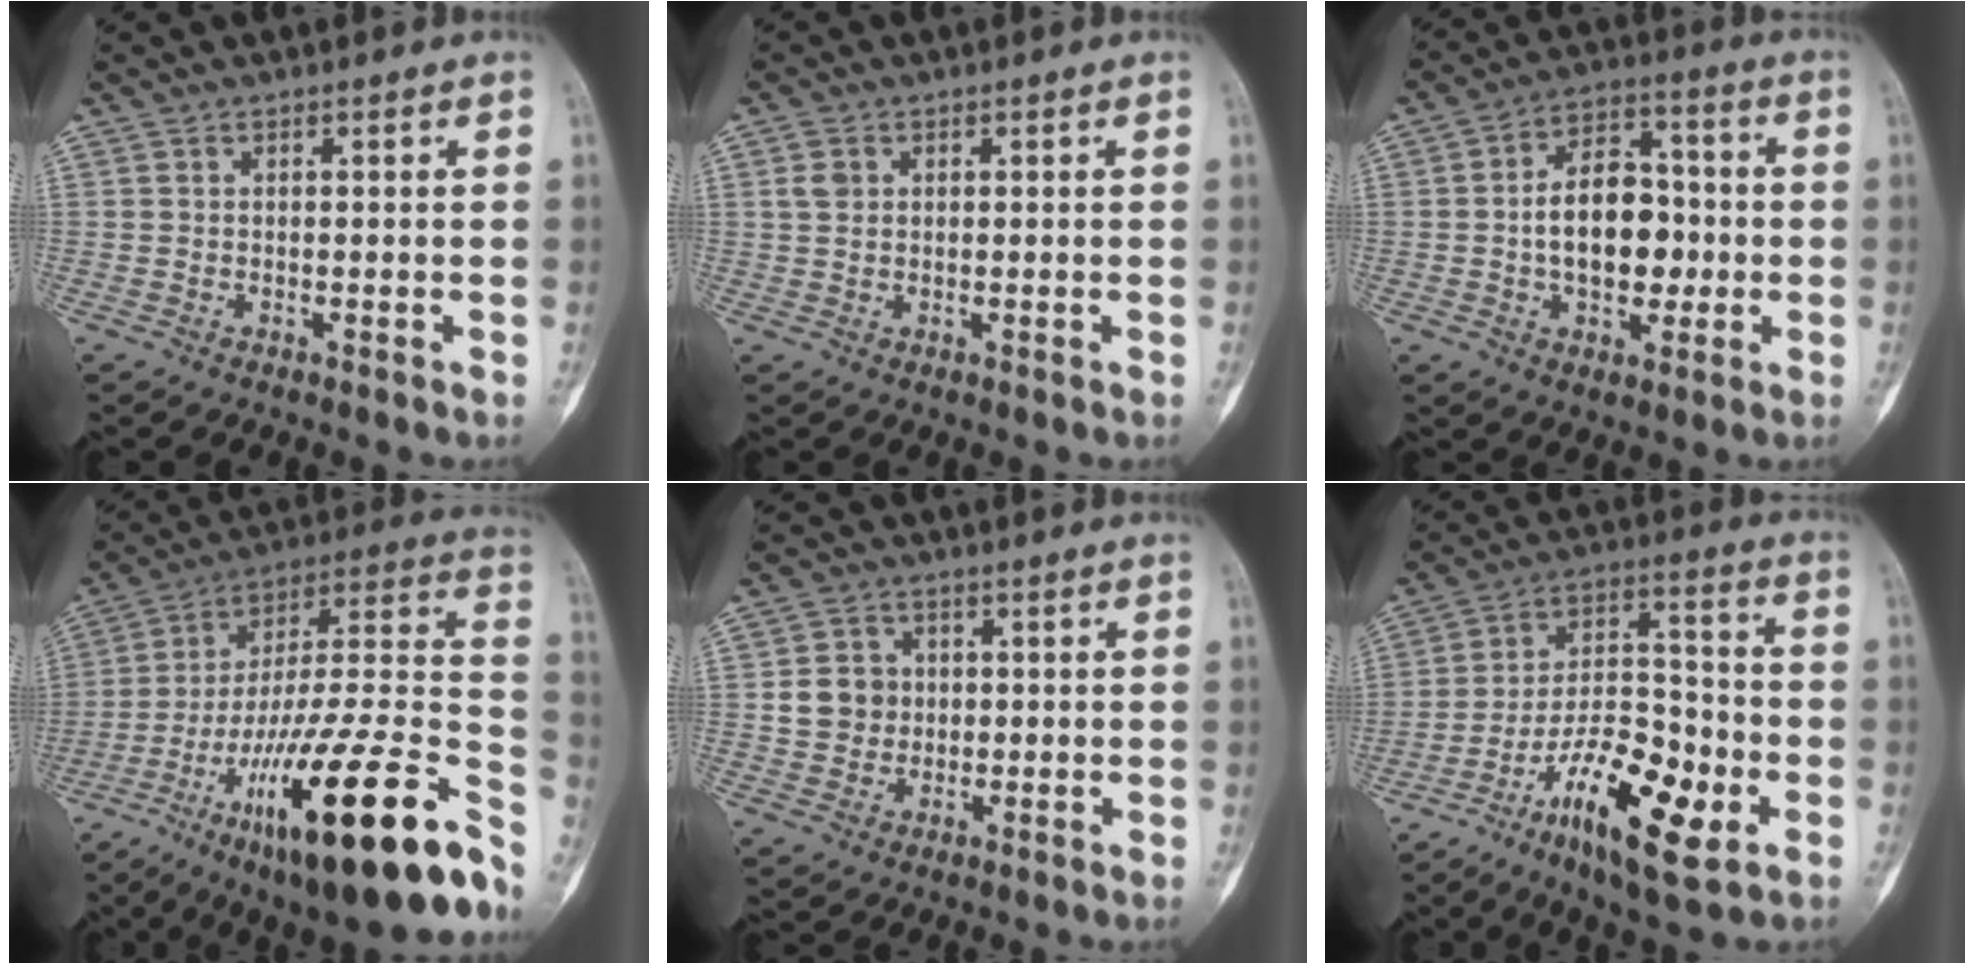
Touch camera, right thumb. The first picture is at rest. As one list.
[{"total": 2.7, "force": [0.8, 2.1, 1.6], "torque": [-0.027, 0.002, 0.018]}, {"total": 13.4, "force": [-1.1, 8.6, 10.2], "torque": [-0.129, 0.029, -0.020]}, {"total": 34.5, "force": [-16.8, 8.2, 29.1], "torque": [-0.370, 0.070, -0.258]}, {"total": 6.2, "force": [0.4, 5.7, 2.4], "torque": [-0.016, 0.003, 0.005]}, {"total": 18.3, "force": [-8.0, 6.7, 15.1], "torque": [-0.244, 0.047, -0.132]}]